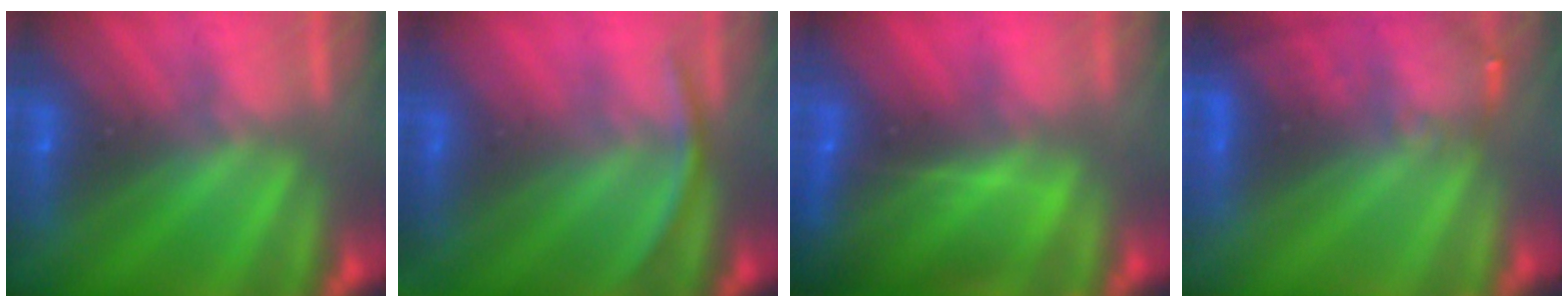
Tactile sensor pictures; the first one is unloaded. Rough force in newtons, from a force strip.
{"total": 2.8}
{"total": 11.8}
{"total": 3.2}